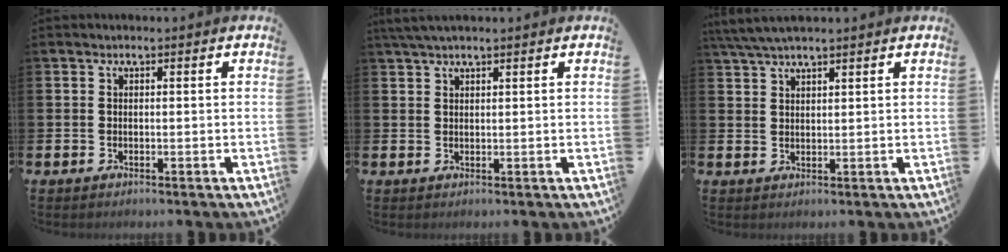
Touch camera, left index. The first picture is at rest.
{"total": 2.5, "force": [2.1, 0.4, 1.3], "torque": [-0.032, 0.004, 0.038]}
{"total": 4.1, "force": [3.5, 0.6, 2.0], "torque": [-0.049, -0.003, 0.066]}